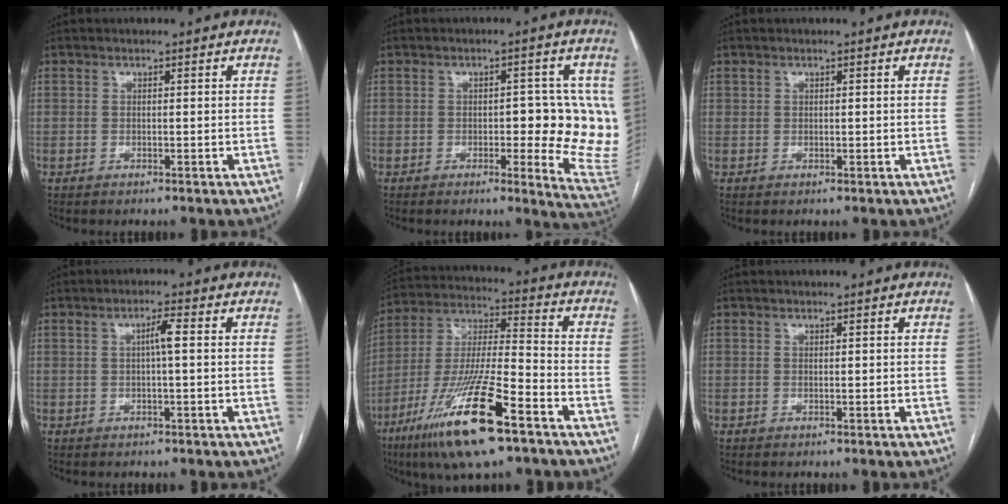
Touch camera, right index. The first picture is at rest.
{"total": 10.8, "force": [-0.1, 3.7, 10.2], "torque": [-0.103, -0.003, -0.003]}
{"total": 0.5, "force": [0.3, 0.4, 0.2], "torque": [0.004, 0.000, 0.005]}
{"total": 2.6, "force": [0.3, 0.2, 2.6], "torque": [-0.045, 0.005, 0.004]}
{"total": 19.0, "force": [-10.6, 2.2, 15.6], "torque": [-0.326, -0.039, -0.193]}
{"total": 0.0}